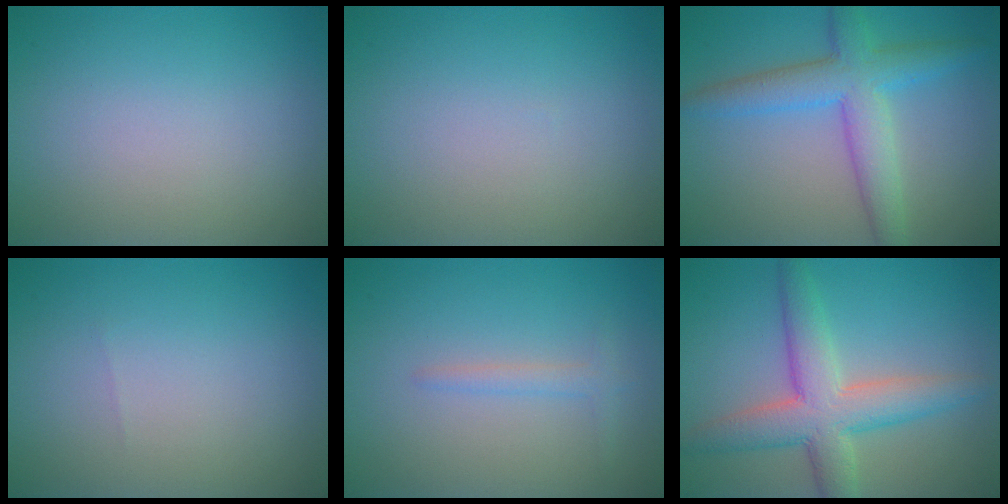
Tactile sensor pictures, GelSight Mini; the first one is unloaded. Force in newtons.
{"total": 0.0}
{"total": 5.6, "press": 5.6, "slide": 0.1}
{"total": 0.0}
{"total": 1.3, "press": 1.3, "slide": 0.1}
{"total": 6.3, "press": 6.3, "slide": 0.1}